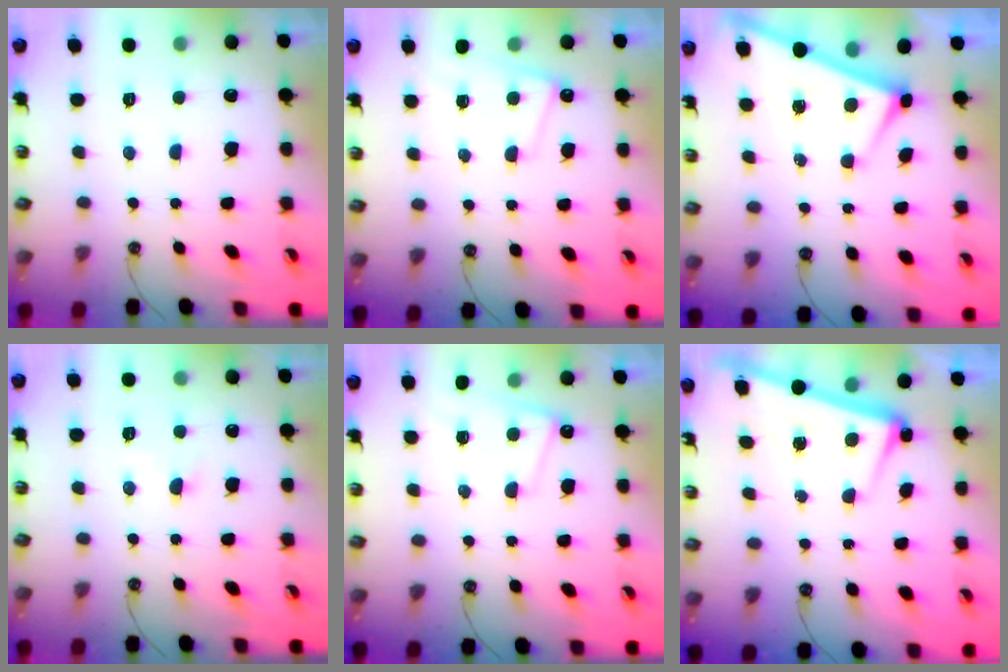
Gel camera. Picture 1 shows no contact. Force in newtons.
{"total": 2.4, "press": 2.4, "slide": 0.6}
{"total": 1.8, "press": 1.8, "slide": 0.1}
{"total": 2.6, "press": 2.5, "slide": 0.6}
{"total": 2.4, "press": 2.4, "slide": 0.6}
{"total": 2.4, "press": 2.2, "slide": 0.9}